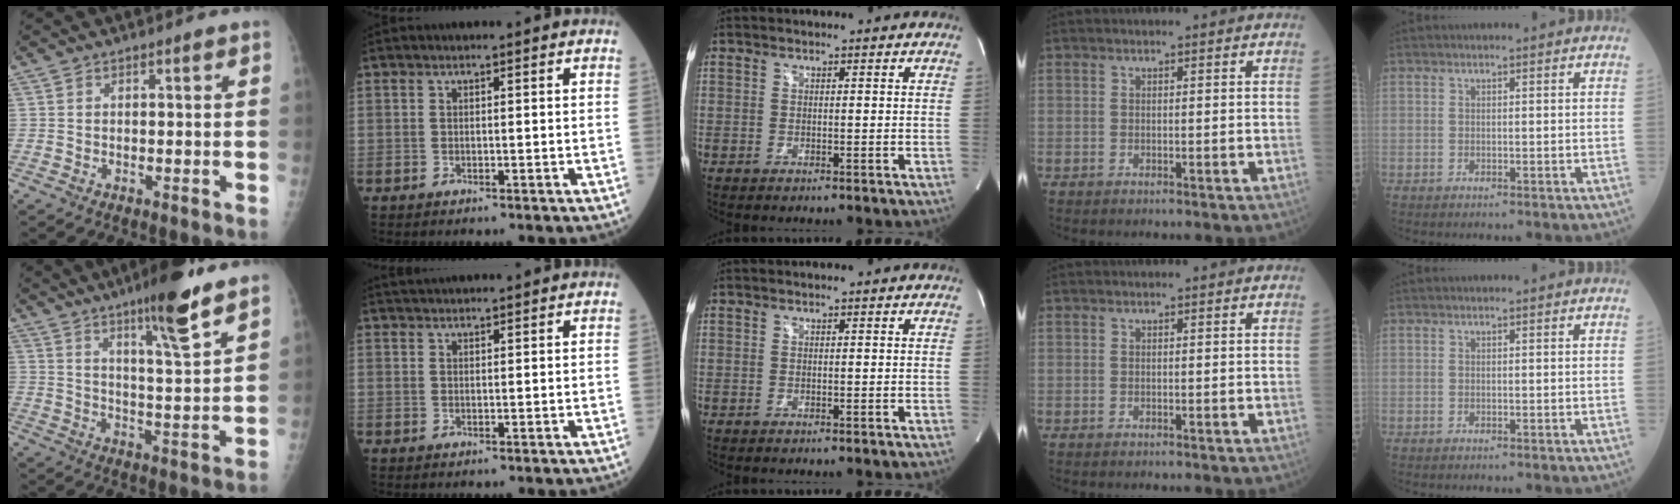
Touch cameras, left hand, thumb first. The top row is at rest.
{"thumb": {"total": 12.5, "force": [8.3, 1.3, 9.3], "torque": [-0.140, -0.055, 0.131]}, "index": {"total": 4.7, "force": [4.4, 0.0, 1.5], "torque": [-0.020, 0.036, 0.067]}}